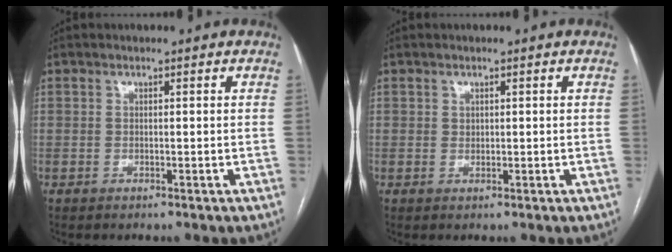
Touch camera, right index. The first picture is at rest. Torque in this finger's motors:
{"motor_torque": [-0.12, -0.09, -0.03, -0.01]}